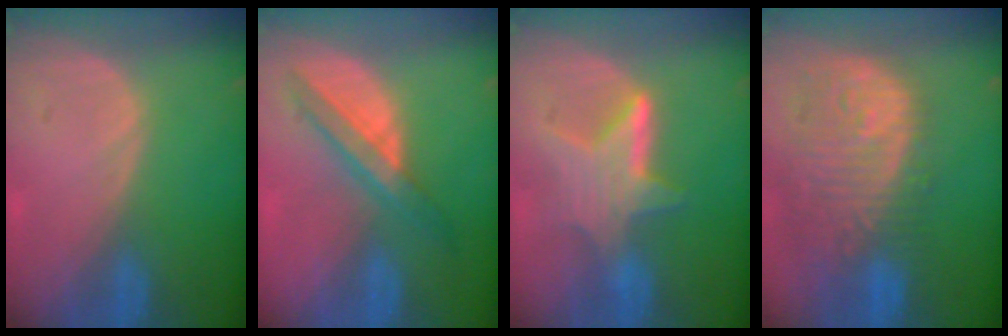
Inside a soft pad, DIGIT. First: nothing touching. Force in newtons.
{"total": 5.8, "press": 5.6, "slide": 1.3}
{"total": 6.3, "press": 6.3, "slide": 0.5}
{"total": 13.3, "press": 11.2, "slide": 7.1}